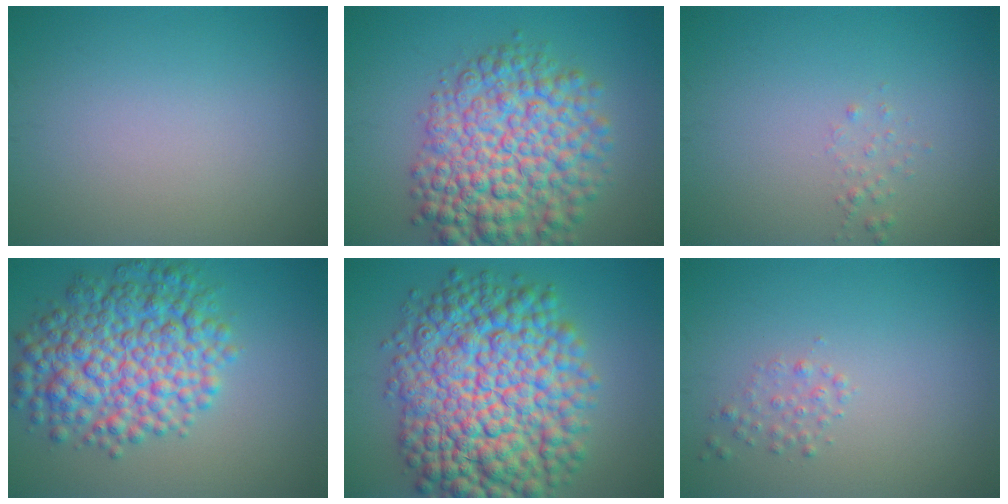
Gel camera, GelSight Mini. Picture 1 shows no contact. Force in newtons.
{"total": 10.1, "press": 10.1, "slide": 0.3}
{"total": 0.7, "press": 0.7, "slide": 0.1}
{"total": 8.9, "press": 8.9, "slide": 0.1}
{"total": 14.9, "press": 14.9, "slide": 0.3}
{"total": 1.1, "press": 1.1, "slide": 0.0}